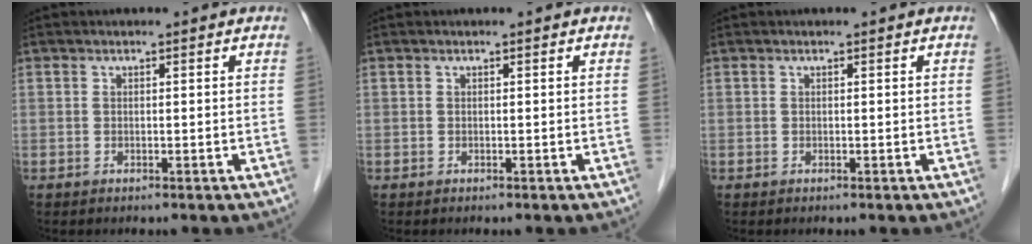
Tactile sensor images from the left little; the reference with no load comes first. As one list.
[{"total": 0.0}, {"total": 0.0}]